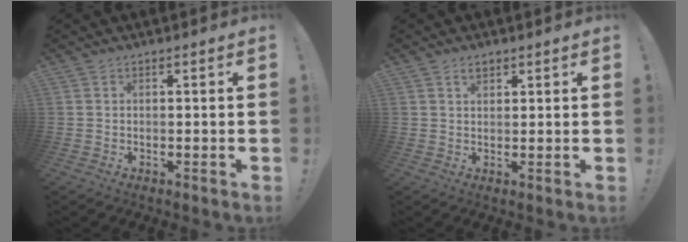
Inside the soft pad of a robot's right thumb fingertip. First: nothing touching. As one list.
[{"total": 2.2, "force": [1.5, 1.3, 1.0], "torque": [-0.012, -0.003, 0.026]}]